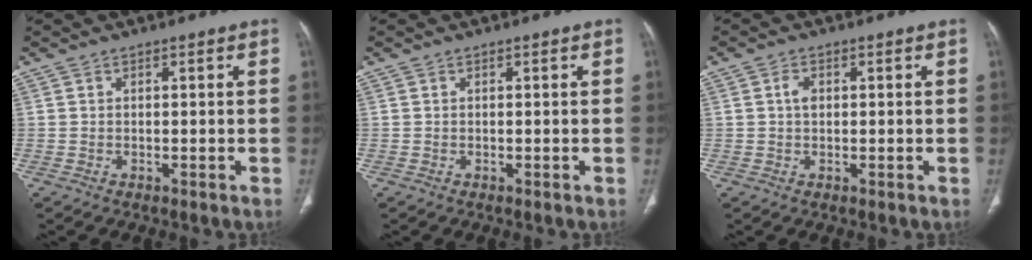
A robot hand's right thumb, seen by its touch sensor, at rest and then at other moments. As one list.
[{"total": 0.0}, {"total": 2.0, "force": [0.4, 1.4, 1.4], "torque": [-0.025, 0.004, 0.007]}]